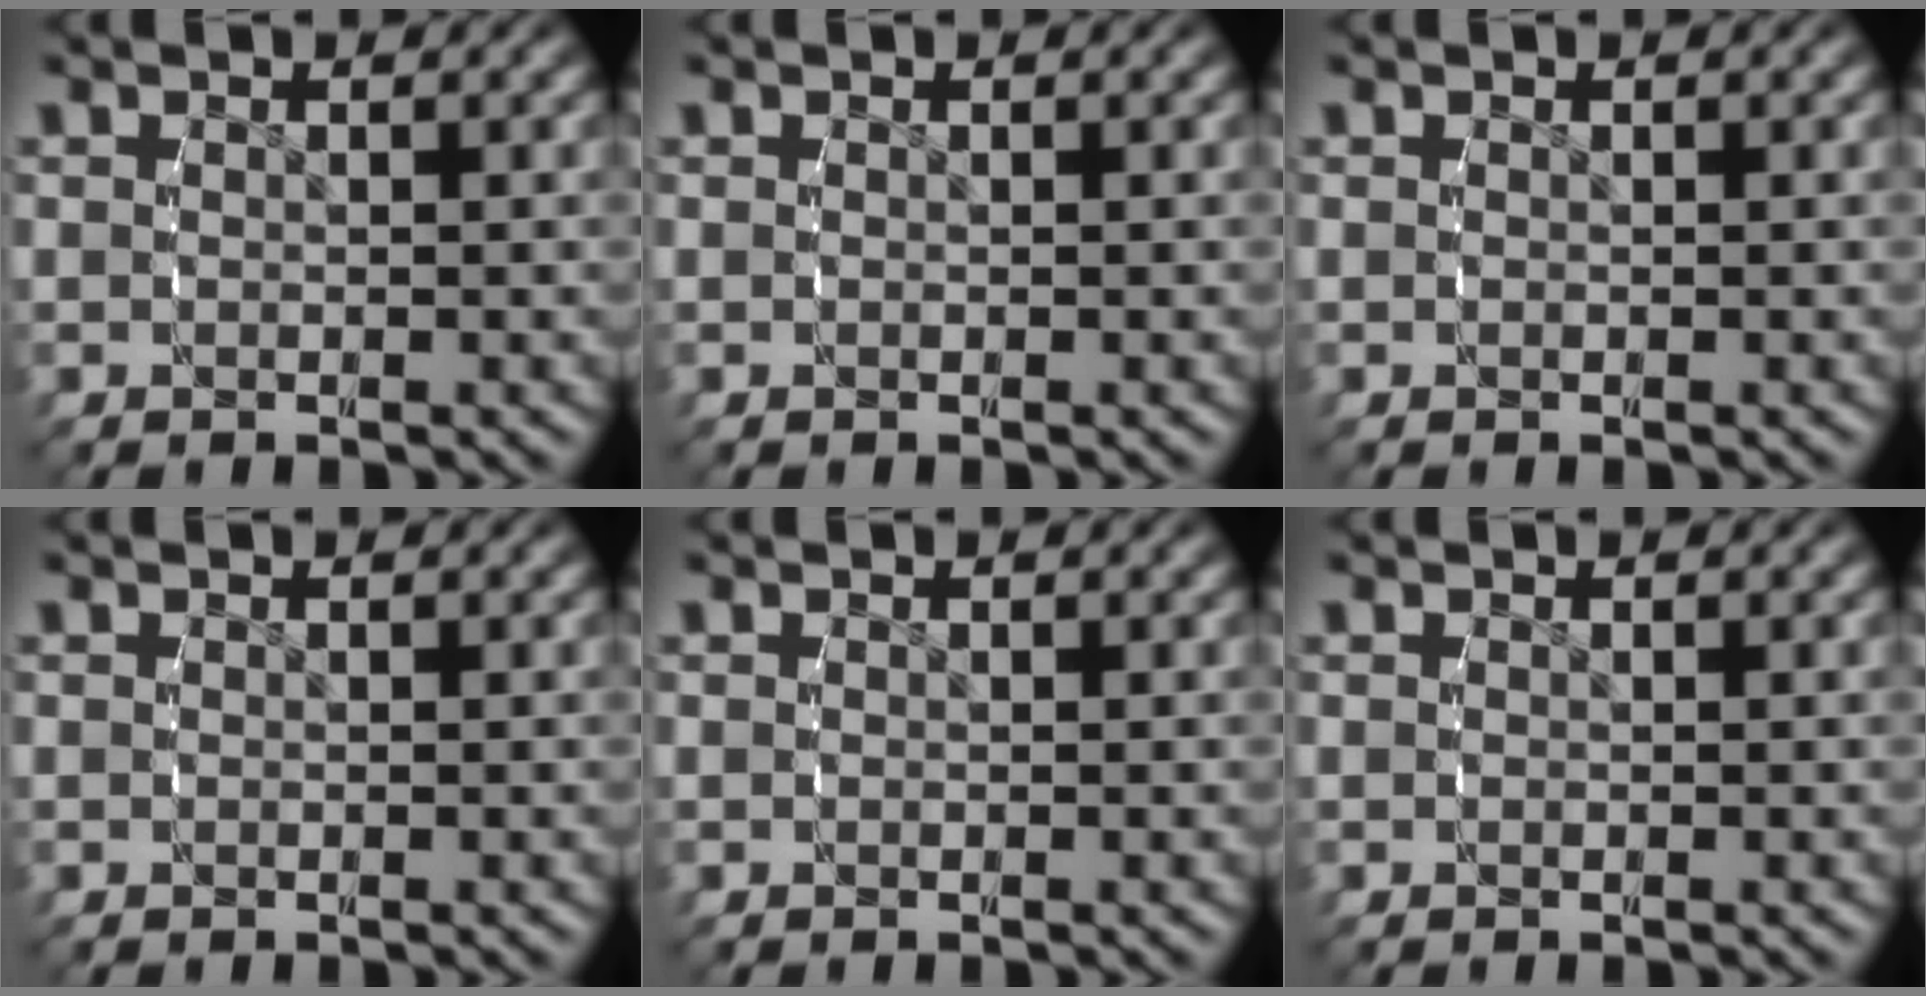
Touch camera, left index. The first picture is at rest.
{"total": 0.0}
{"total": 0.0}
{"total": 0.0}
{"total": 0.0}
{"total": 0.0}